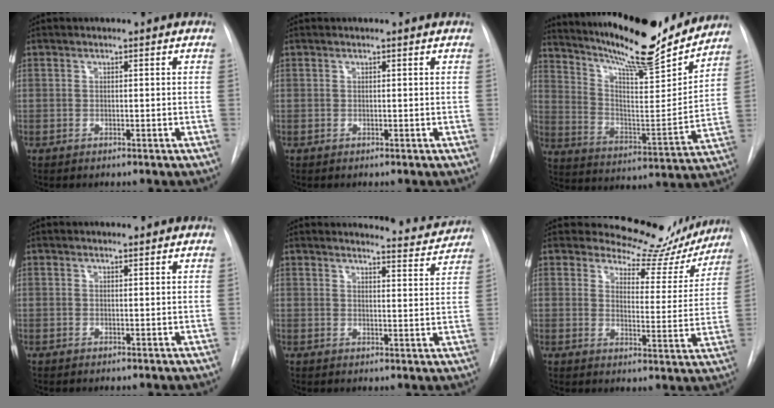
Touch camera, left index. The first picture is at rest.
{"total": 1.2, "force": [1.2, 0.0, 0.1], "torque": [-0.009, 0.006, 0.015]}
{"total": 22.2, "force": [19.6, 3.1, 9.9], "torque": [-0.175, -0.030, 0.292]}
{"total": 1.8, "force": [1.7, 0.3, 0.3], "torque": [-0.010, 0.007, 0.024]}
{"total": 7.5, "force": [7.4, 0.5, 0.0], "torque": [0.003, -0.024, 0.081]}
{"total": 13.0, "force": [11.9, 4.8, 2.1], "torque": [-0.008, -0.029, 0.128]}